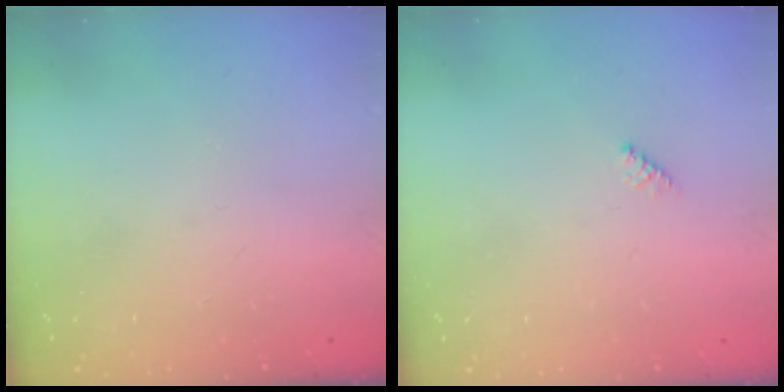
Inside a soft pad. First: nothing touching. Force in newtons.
{"total": 2.3, "press": 2.3, "slide": 0.4}